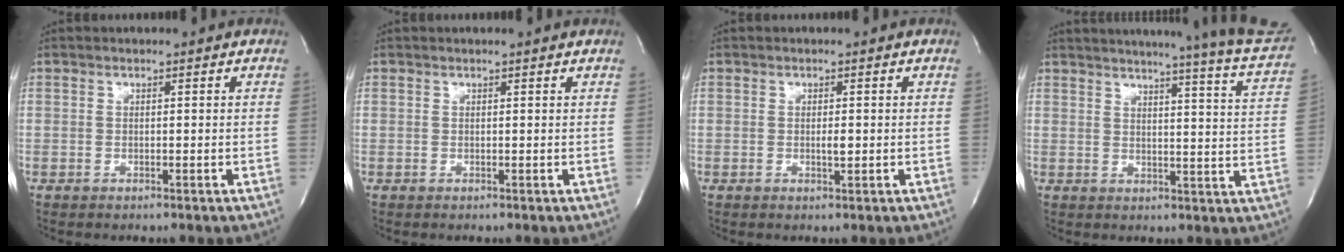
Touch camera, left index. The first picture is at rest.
{"total": 1.1, "force": [1.0, -0.1, 0.3], "torque": [-0.012, 0.002, 0.013]}
{"total": 1.3, "force": [-0.1, 0.4, 1.2], "torque": [-0.023, -0.001, -0.001]}
{"total": 23.7, "force": [21.7, -0.6, 9.5], "torque": [-0.140, -0.084, 0.248]}